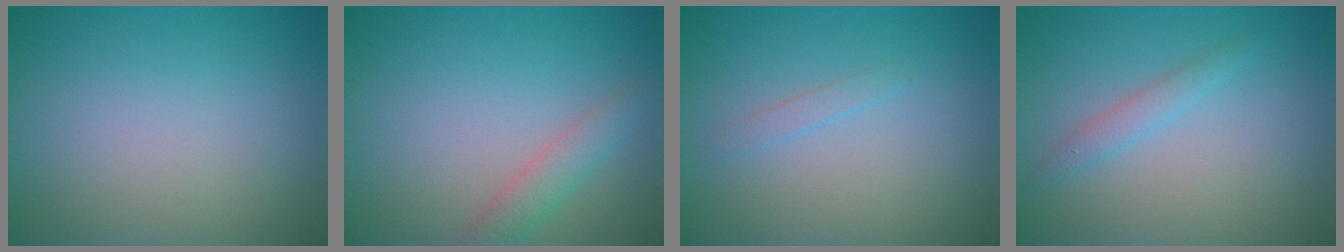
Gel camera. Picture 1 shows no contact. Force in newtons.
{"total": 2.2, "press": 2.2, "slide": 0.1}
{"total": 0.8, "press": 0.8, "slide": 0.1}
{"total": 1.5, "press": 1.4, "slide": 0.1}